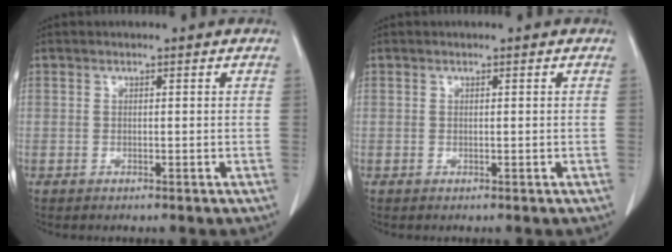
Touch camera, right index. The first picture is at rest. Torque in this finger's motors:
{"motor_torque": [0.00, 0.00, 0.00, -0.01]}